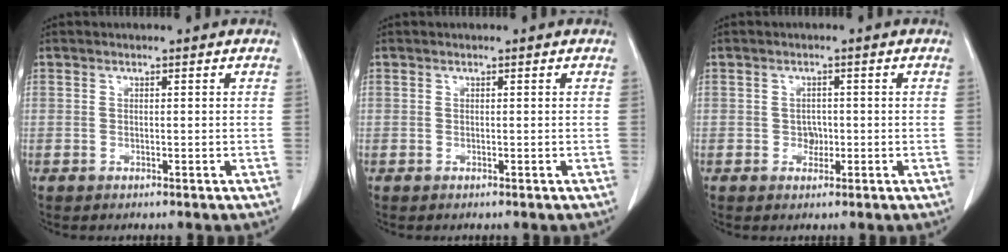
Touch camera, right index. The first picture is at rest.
{"total": 0.0}
{"total": 1.7, "force": [-0.3, 1.4, 0.9], "torque": [-0.013, 0.004, -0.003]}